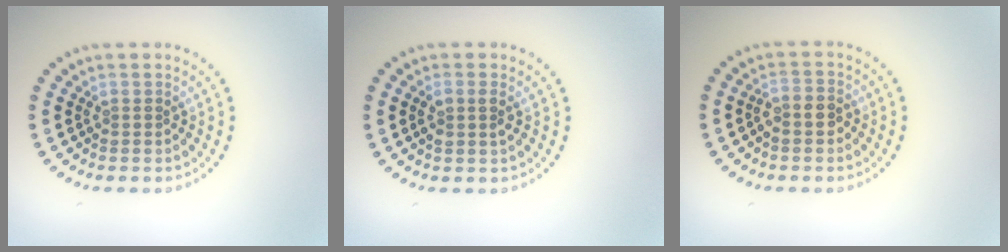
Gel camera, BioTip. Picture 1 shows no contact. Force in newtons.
{"total": 1.6, "press": 1.4, "slide": 0.6}
{"total": 2.0, "press": 1.8, "slide": 0.8}